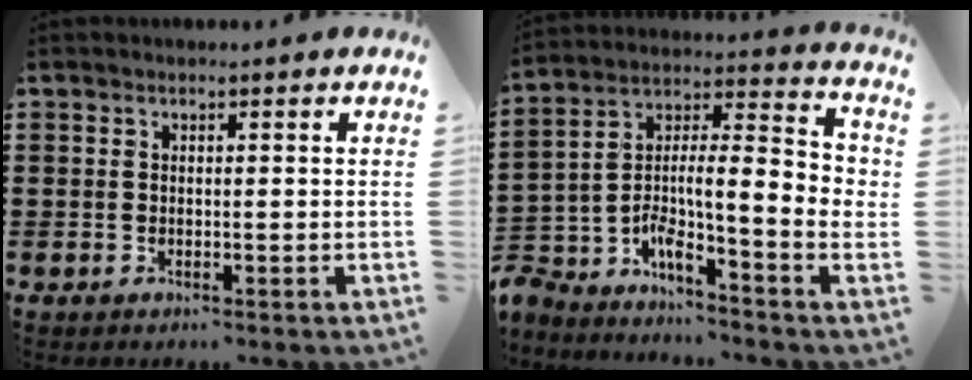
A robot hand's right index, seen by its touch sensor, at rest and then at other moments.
{"total": 6.5, "force": [-2.8, 0.7, 5.8], "torque": [-0.138, -0.040, -0.068]}